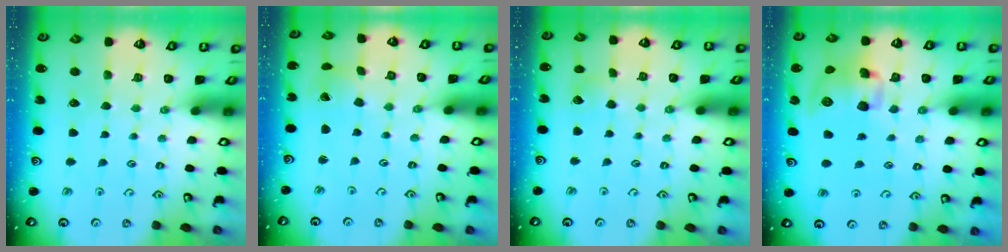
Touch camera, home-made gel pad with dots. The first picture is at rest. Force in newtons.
{"total": 1.4, "press": 1.4, "slide": 0.2}
{"total": 4.4, "press": 4.3, "slide": 0.6}
{"total": 12.1, "press": 11.9, "slide": 1.9}